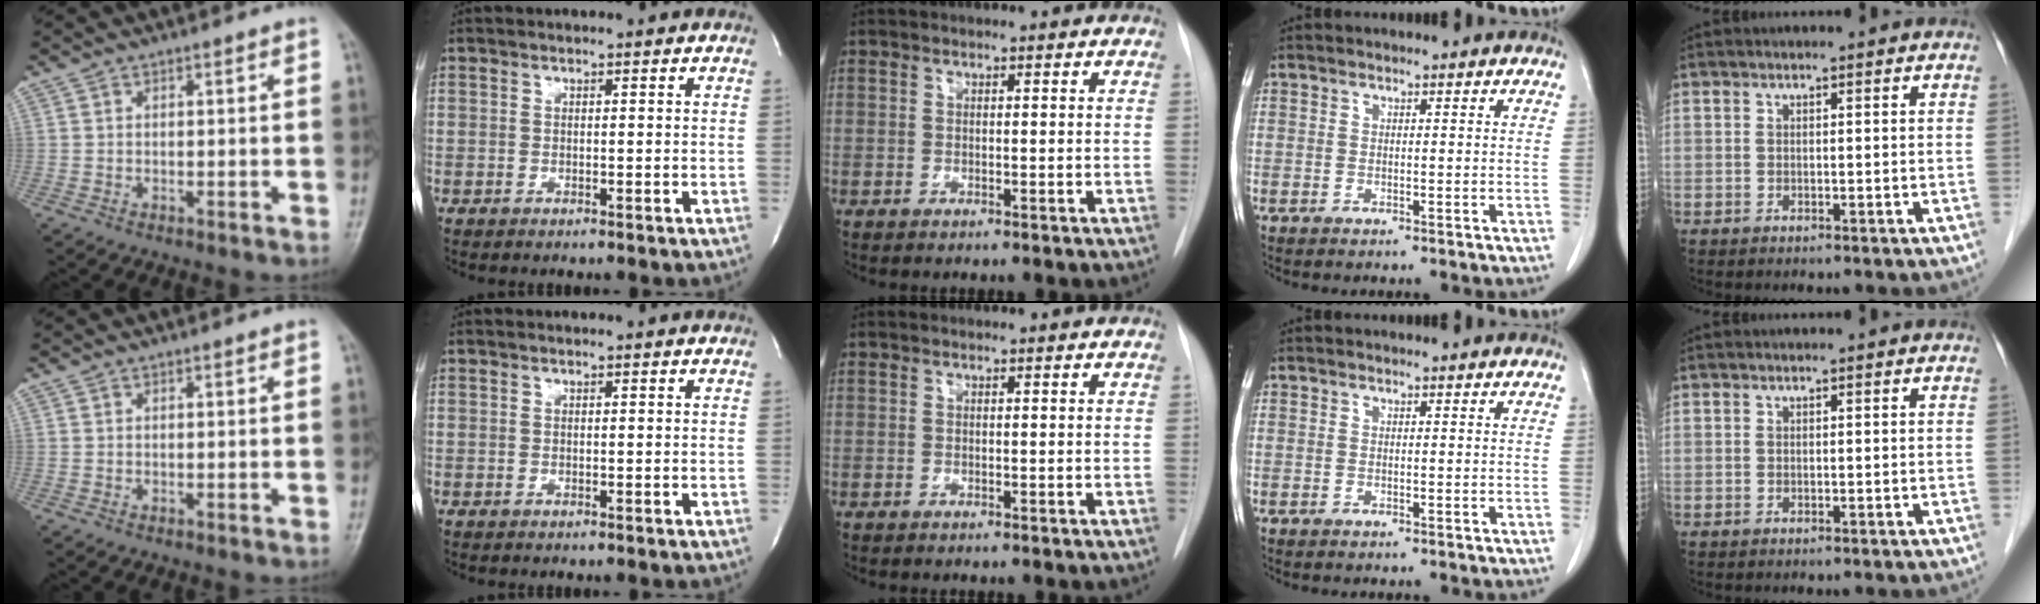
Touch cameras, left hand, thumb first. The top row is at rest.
{}